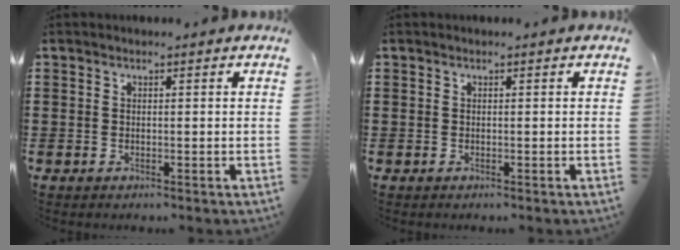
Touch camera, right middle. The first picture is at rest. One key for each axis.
{"total": 0.0}